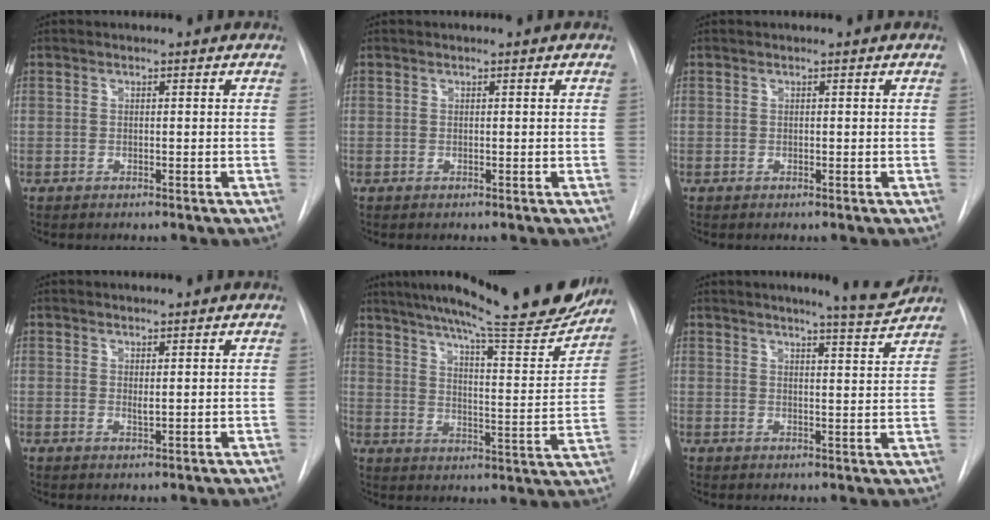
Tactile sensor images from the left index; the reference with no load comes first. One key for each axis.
{"total": 0.0}
{"total": 0.0}
{"total": 1.1, "fx": 0.5, "fy": 0.1, "fz": 1.0, "tx": -0.019, "ty": -0.006, "tz": 0.013}
{"total": 23.2, "fx": 20.5, "fy": 2.1, "fz": 10.7, "tx": -0.167, "ty": -0.053, "tz": 0.267}
{"total": 5.5, "fx": 5.2, "fy": -0.9, "fz": 1.7, "tx": -0.031, "ty": -0.026, "tz": 0.063}